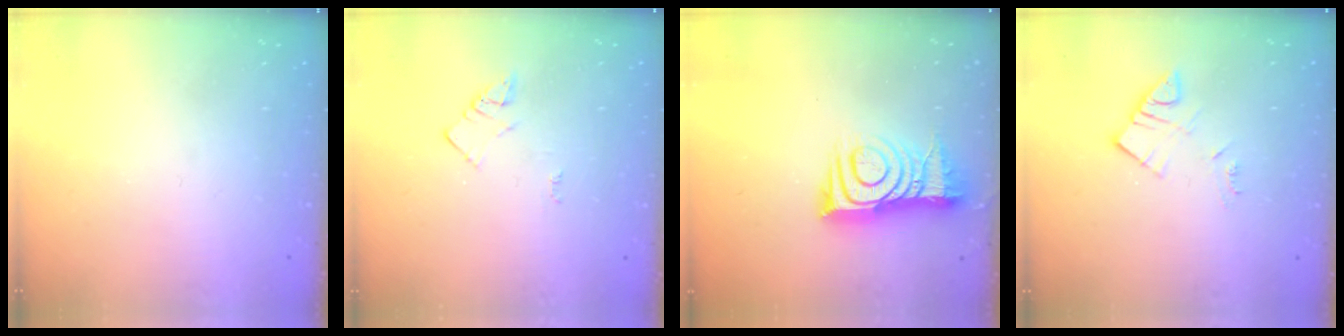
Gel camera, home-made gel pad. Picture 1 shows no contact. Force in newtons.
{"total": 2.3, "press": 2.3, "slide": 0.3}
{"total": 12.2, "press": 12.1, "slide": 1.0}
{"total": 6.4, "press": 6.4, "slide": 0.4}